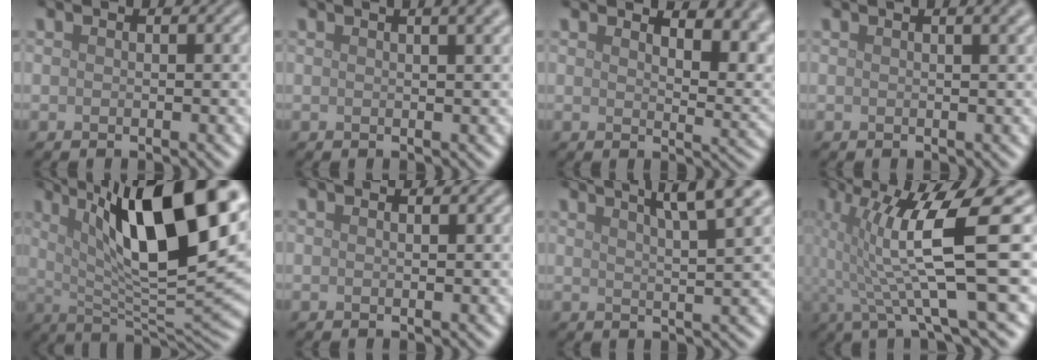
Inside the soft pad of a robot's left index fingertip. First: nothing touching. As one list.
[{"total": 5.0, "force": [2.7, 2.2, 3.7], "torque": [-0.013, 0.033, 0.001]}, {"total": 6.2, "force": [4.4, 2.4, 3.7], "torque": [-0.035, 0.003, 0.061]}, {"total": 3.4, "force": [1.7, 1.3, 2.6], "torque": [-0.013, 0.012, 0.006]}, {"total": 16.6, "force": [6.0, 5.3, 14.5], "torque": [-0.221, 0.005, 0.097]}, {"total": 0.5, "force": [0.4, 0.2, 0.3], "torque": [-0.001, 0.000, 0.004]}, {"total": 7.2, "force": [4.5, 1.5, 5.4], "torque": [-0.051, 0.028, 0.045]}, {"total": 8.8, "force": [0.7, 1.4, 8.7], "torque": [-0.143, 0.000, 0.010]}]